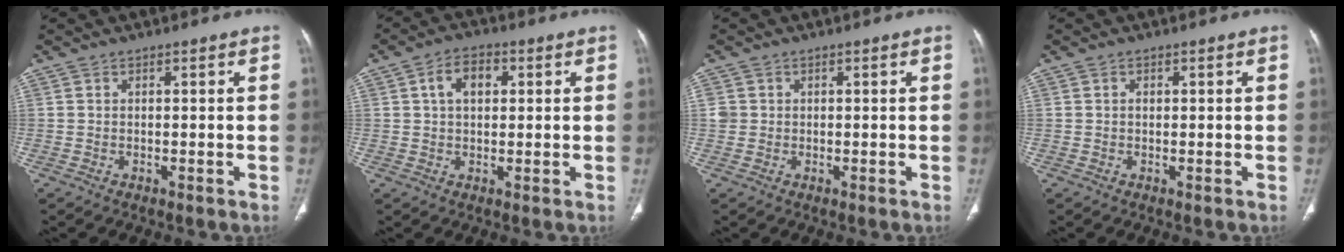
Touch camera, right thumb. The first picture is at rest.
{"total": 6.0, "force": [1.6, 3.9, 4.3], "torque": [-0.063, 0.009, 0.023]}
{"total": 1.9, "force": [0.2, 1.8, 0.6], "torque": [-0.001, 0.004, 0.009]}
{"total": 0.7, "force": [0.1, 0.5, 0.4], "torque": [-0.009, 0.002, 0.003]}